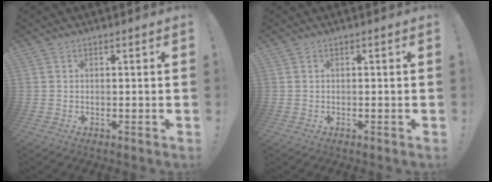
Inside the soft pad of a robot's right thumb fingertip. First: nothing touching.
{"total": 0.0}